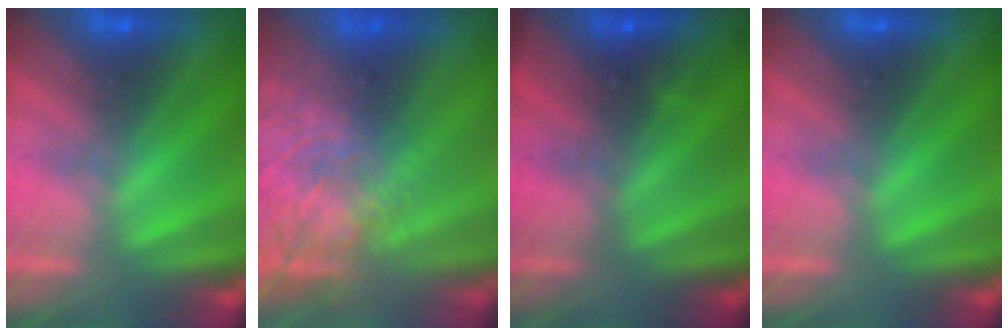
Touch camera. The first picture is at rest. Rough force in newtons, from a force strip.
{"total": 7.8}
{"total": 2.7}
{"total": 0.0}